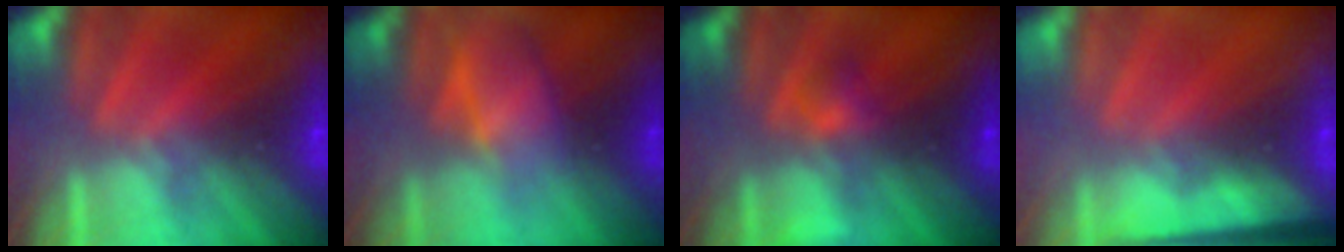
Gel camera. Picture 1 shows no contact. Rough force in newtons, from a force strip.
{"total": 2.9}
{"total": 2.3}
{"total": 11.0}